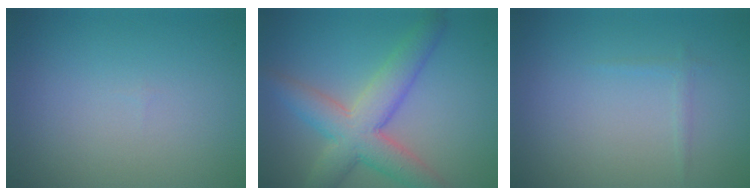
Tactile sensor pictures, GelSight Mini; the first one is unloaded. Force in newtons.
{"total": 6.5, "press": 6.4, "slide": 0.3}
{"total": 0.6, "press": 0.6, "slide": 0.0}